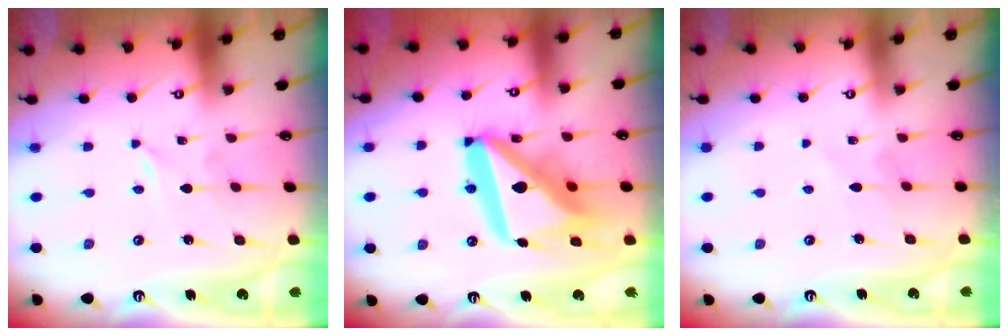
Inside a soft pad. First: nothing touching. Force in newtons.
{"total": 21.7, "press": 21.5, "slide": 2.6}
{"total": 4.4, "press": 4.4, "slide": 0.5}